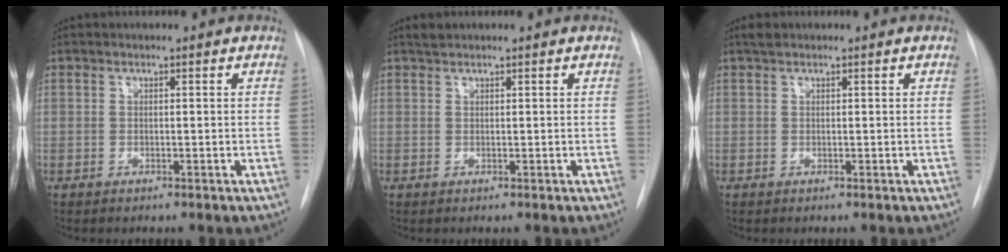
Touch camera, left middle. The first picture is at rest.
{"total": 0.9, "force": [0.8, 0.2, 0.2], "torque": [-0.009, 0.008, 0.018]}
{"total": 1.3, "force": [1.0, 0.5, 0.6], "torque": [-0.013, 0.014, 0.018]}